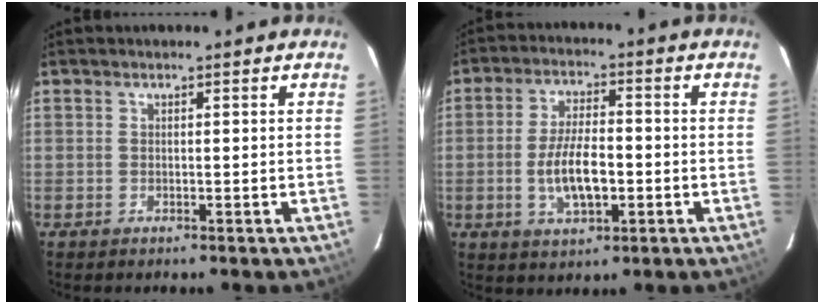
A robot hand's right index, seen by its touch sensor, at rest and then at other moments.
{"total": 8.9, "force": [-2.0, 3.7, 7.8], "torque": [-0.156, -0.003, -0.032]}